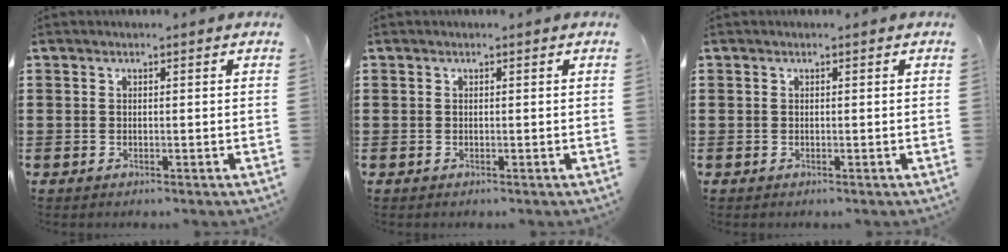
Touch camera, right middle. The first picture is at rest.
{"total": 0.0}
{"total": 0.0}